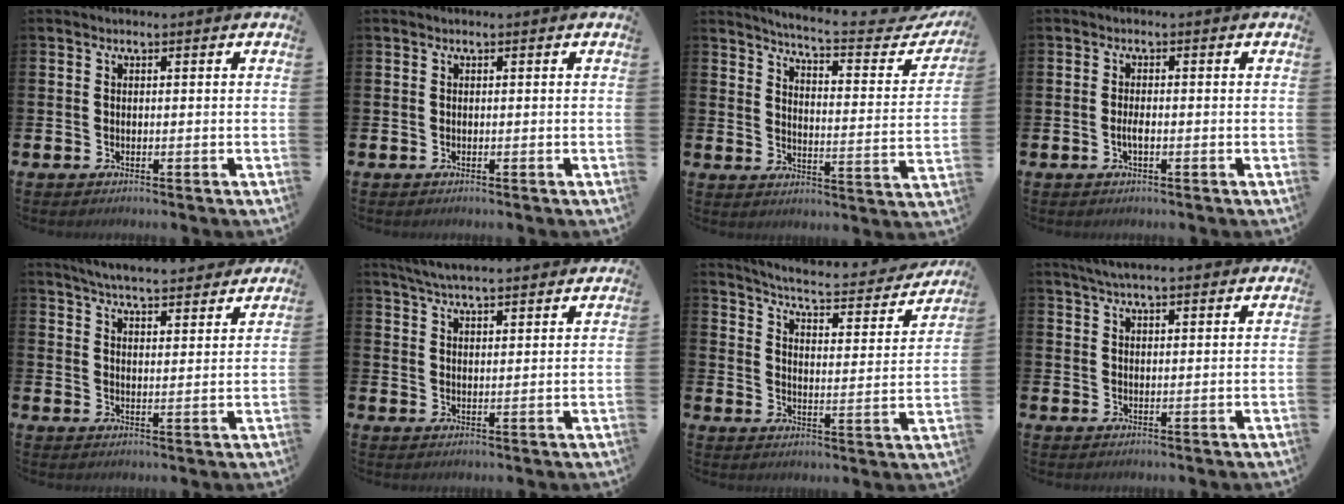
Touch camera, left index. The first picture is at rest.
{"total": 0.0}
{"total": 5.8, "force": [5.4, 0.1, 2.1], "torque": [-0.051, -0.050, 0.084]}
{"total": 1.5, "force": [-0.4, 0.5, 1.4], "torque": [-0.023, 0.000, -0.010]}
{"total": 6.0, "force": [5.9, 0.3, 1.1], "torque": [-0.038, -0.038, 0.104]}
{"total": 5.9, "force": [5.7, 0.3, 1.3], "torque": [-0.050, -0.026, 0.104]}
{"total": 5.4, "force": [5.0, 0.6, 1.9], "torque": [-0.057, -0.044, 0.077]}
{"total": 4.7, "force": [4.5, 0.5, 1.4], "torque": [-0.038, -0.012, 0.083]}